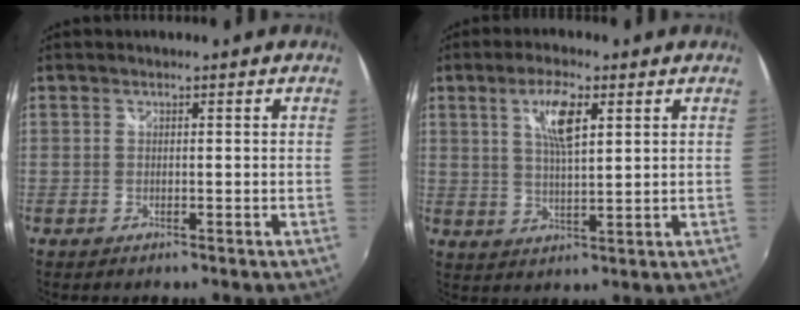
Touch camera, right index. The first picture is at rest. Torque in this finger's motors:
{"motor_torque": [0.37, 0.37, 0.18, 0.07]}